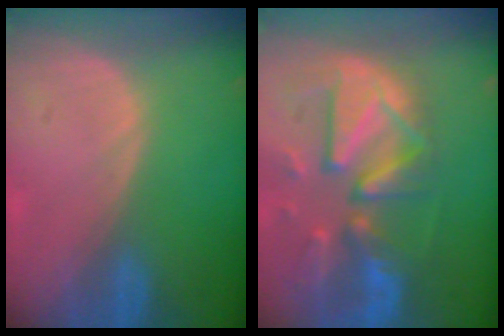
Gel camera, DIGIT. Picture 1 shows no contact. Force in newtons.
{"total": 12.6, "press": 11.0, "slide": 6.2}